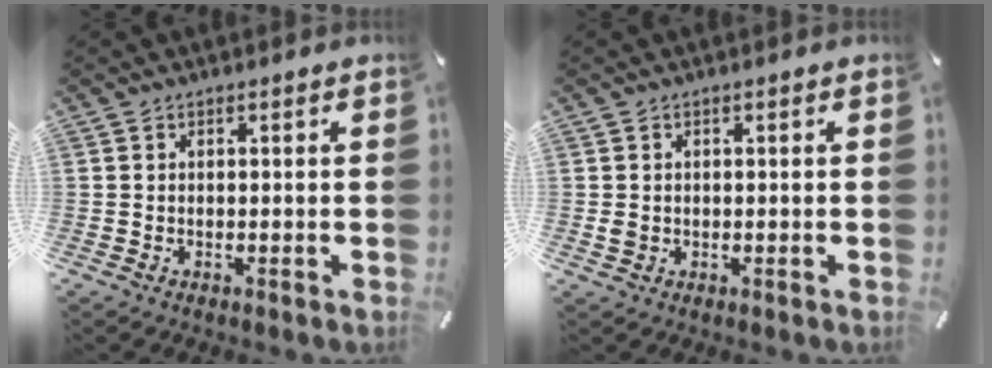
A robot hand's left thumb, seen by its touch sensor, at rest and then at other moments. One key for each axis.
{"total": 1.5, "fx": -0.1, "fy": 1.3, "fz": 0.9, "tx": -0.017, "ty": 0.004, "tz": -0.003}